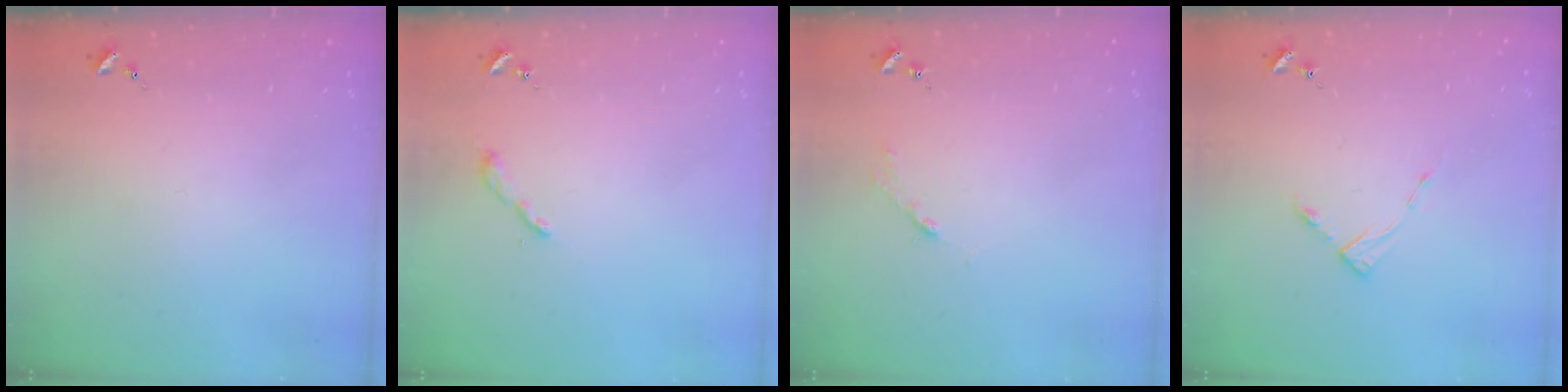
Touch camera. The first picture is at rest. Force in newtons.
{"total": 2.2, "press": 2.2, "slide": 0.2}
{"total": 2.7, "press": 2.7, "slide": 0.4}
{"total": 2.8, "press": 2.8, "slide": 0.4}